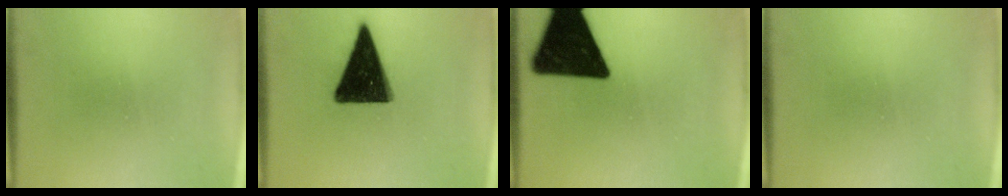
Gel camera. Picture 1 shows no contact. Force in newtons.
{"total": 15.9}
{"total": 17.7}
{"total": 0.0}